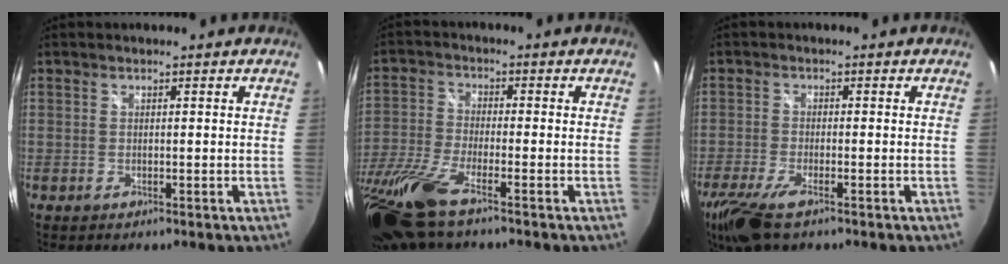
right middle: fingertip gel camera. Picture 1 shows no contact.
{"total": 13.7, "force": [-9.6, 2.2, 9.5], "torque": [-0.219, -0.046, -0.191]}
{"total": 8.4, "force": [-5.5, 2.1, 5.9], "torque": [-0.148, -0.030, -0.108]}